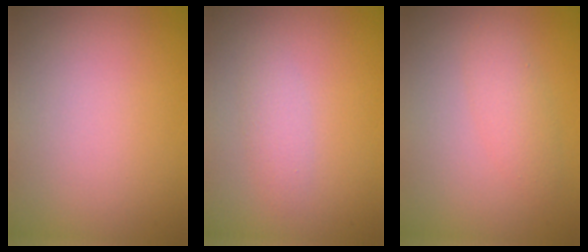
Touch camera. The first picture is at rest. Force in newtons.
{"total": 1.4, "press": 1.4, "slide": 0.1}
{"total": 2.1, "press": 2.1, "slide": 0.1}